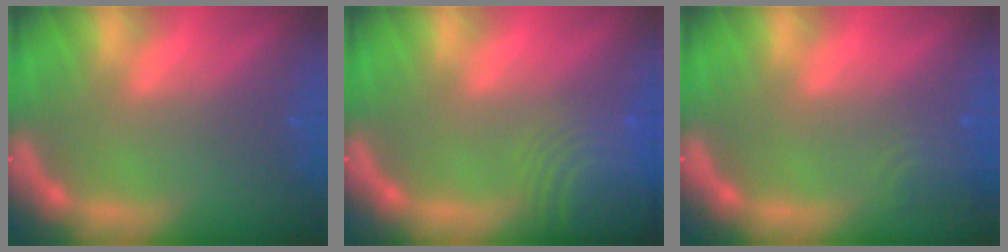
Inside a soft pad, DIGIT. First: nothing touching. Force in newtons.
{"total": 10.1}
{"total": 2.4}